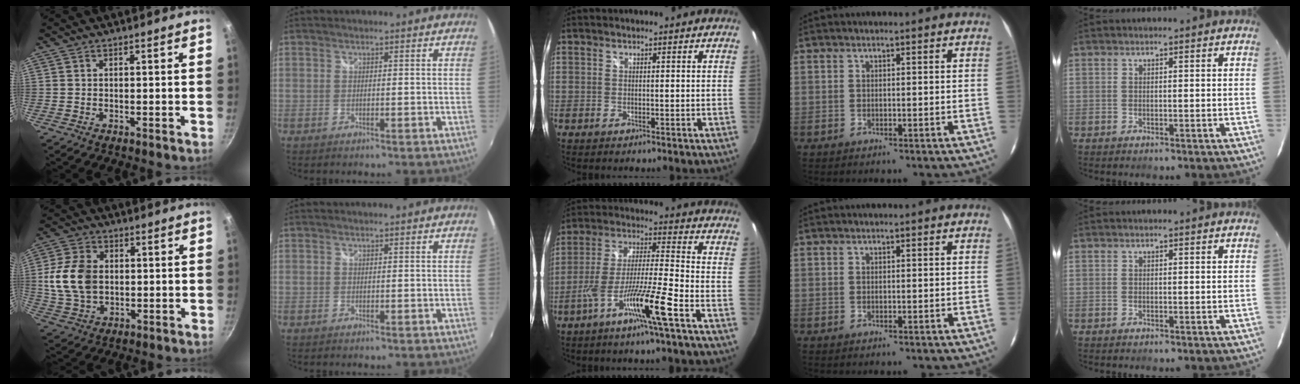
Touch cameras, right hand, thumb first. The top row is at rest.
{"thumb": {"total": 11.6, "force": [0.7, 8.4, 8.0], "torque": [-0.141, 0.004, 0.016]}, "middle": {"total": 11.5, "force": [-6.3, -0.5, 9.6], "torque": [-0.191, -0.003, -0.121]}}